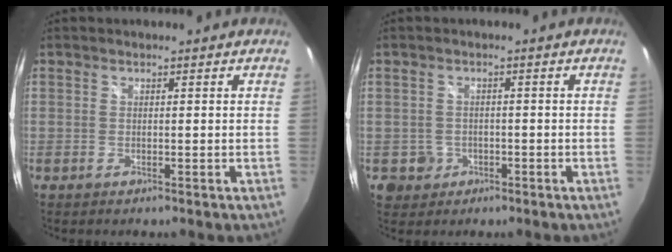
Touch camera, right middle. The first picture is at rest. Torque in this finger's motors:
{"motor_torque": [0.28, -0.41, 0.03, 0.01]}